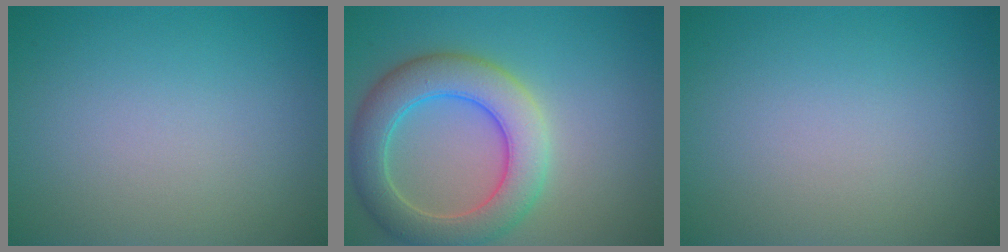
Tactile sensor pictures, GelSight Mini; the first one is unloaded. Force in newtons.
{"total": 6.8, "press": 6.8, "slide": 0.7}
{"total": 0.0}